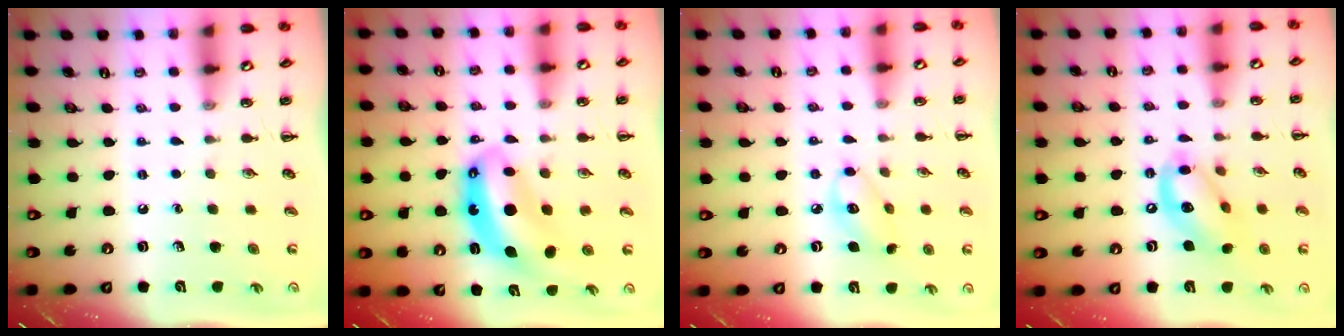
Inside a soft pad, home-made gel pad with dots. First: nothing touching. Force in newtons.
{"total": 8.9, "press": 8.6, "slide": 2.2}
{"total": 6.4, "press": 6.4, "slide": 0.6}
{"total": 13.9, "press": 13.5, "slide": 3.4}